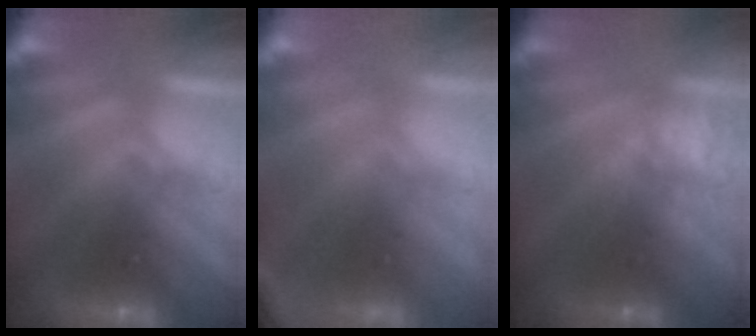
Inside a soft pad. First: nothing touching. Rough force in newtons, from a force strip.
{"total": 2.9}
{"total": 4.3}